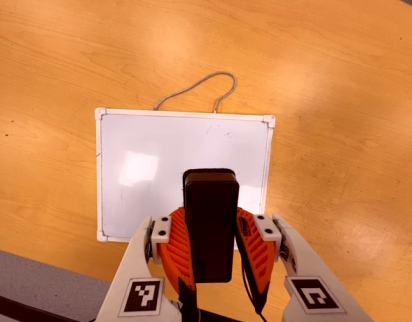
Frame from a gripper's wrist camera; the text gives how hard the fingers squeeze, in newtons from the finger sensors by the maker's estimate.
{"total": 7.7, "left": 6.2, "right": 9.2}